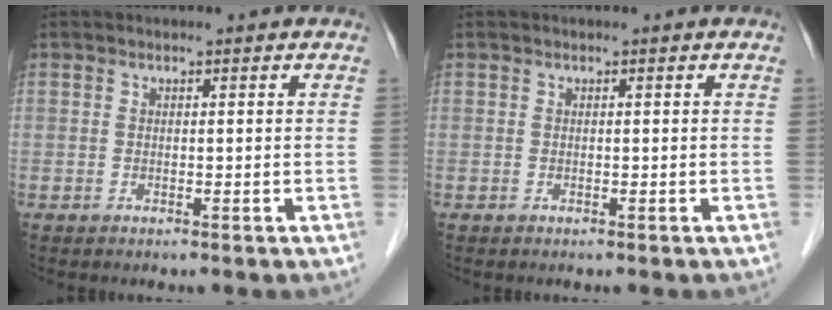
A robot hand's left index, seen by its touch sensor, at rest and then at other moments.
{"total": 0.0}